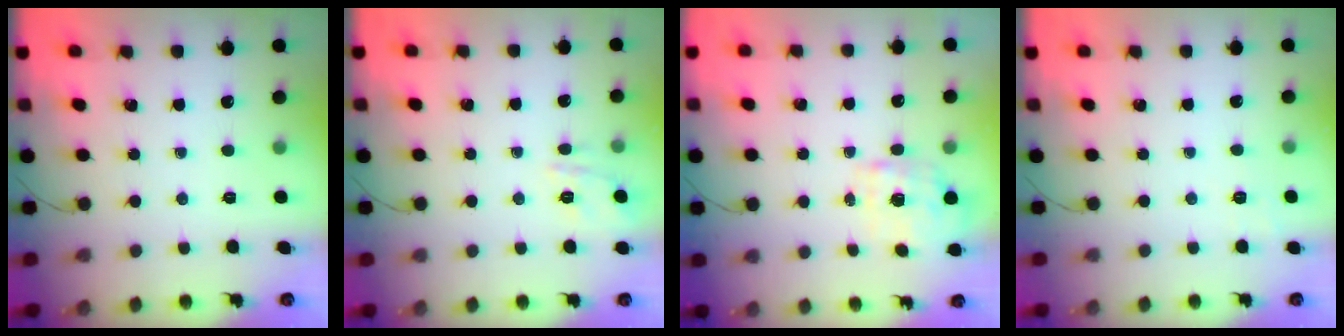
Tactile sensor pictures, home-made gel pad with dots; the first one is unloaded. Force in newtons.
{"total": 2.4, "press": 2.0, "slide": 1.3}
{"total": 1.9, "press": 1.9, "slide": 0.5}
{"total": 1.5, "press": 0.4, "slide": 1.4}